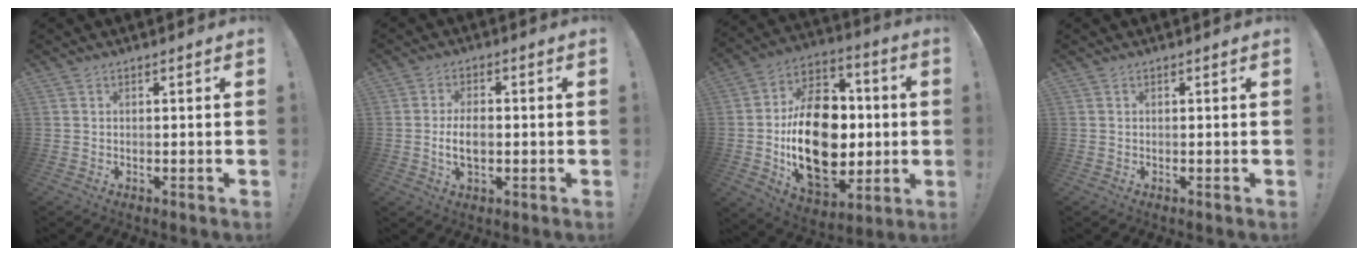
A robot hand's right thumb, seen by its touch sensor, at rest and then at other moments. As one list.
[{"total": 6.2, "force": [-0.9, 3.3, 5.2], "torque": [-0.087, 0.003, -0.021]}, {"total": 25.6, "force": [-1.7, 17.2, 18.9], "torque": [-0.338, 0.014, -0.010]}, {"total": 0.0}]